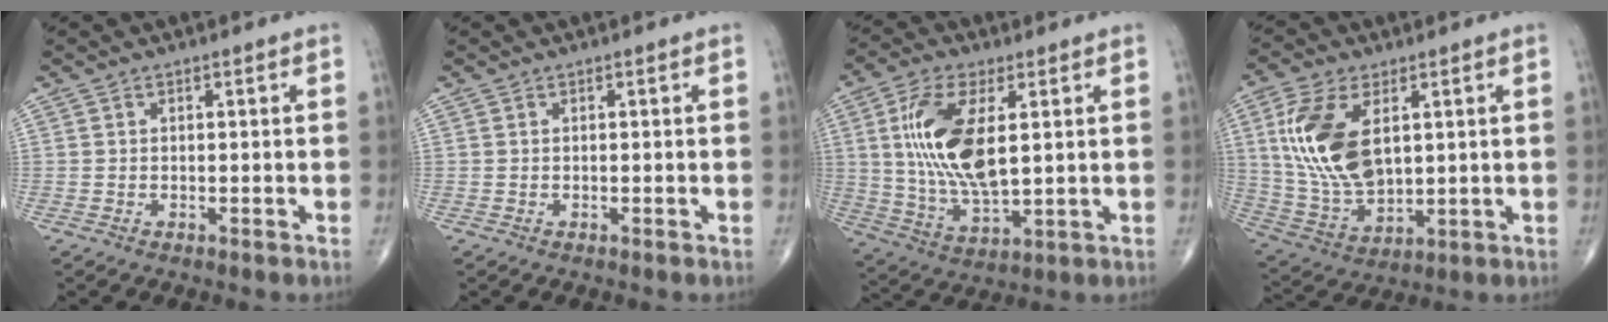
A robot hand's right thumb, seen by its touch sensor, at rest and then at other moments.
{"total": 0.0}
{"total": 15.8, "force": [3.2, 7.0, 13.8], "torque": [-0.275, -0.017, 0.067]}
{"total": 16.3, "force": [3.6, 9.6, 12.6], "torque": [-0.244, -0.011, 0.080]}